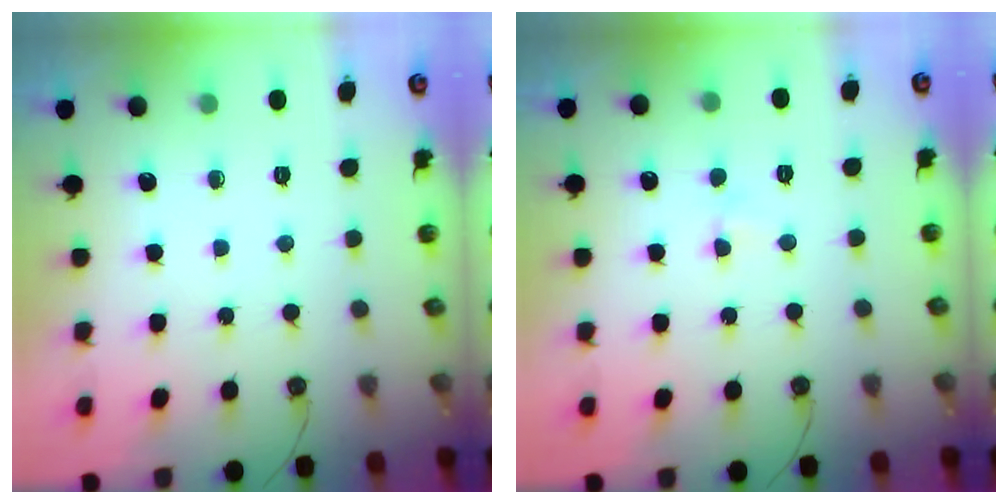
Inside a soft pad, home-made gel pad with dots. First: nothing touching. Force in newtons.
{"total": 2.8, "press": 2.7, "slide": 0.5}